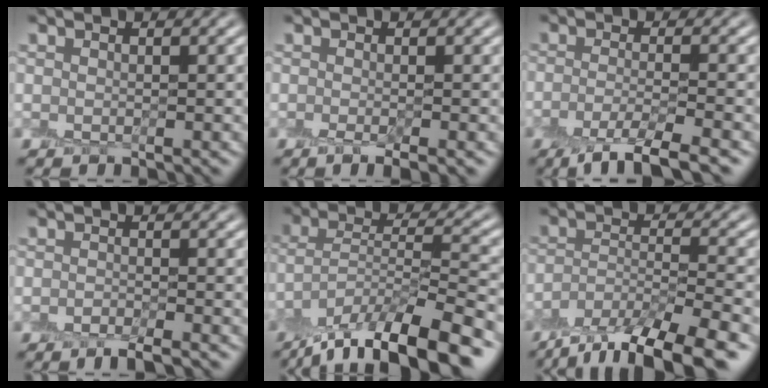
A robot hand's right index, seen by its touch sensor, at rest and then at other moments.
{"total": 1.9, "force": [-0.7, 0.4, 1.7], "torque": [-0.021, -0.007, -0.013]}
{"total": 4.9, "force": [-3.0, 1.1, 3.7], "torque": [-0.061, -0.009, -0.060]}
{"total": 2.2, "force": [-1.7, 0.4, 1.3], "torque": [-0.020, -0.004, -0.035]}
{"total": 12.8, "force": [-9.5, 3.7, 7.8], "torque": [-0.145, 0.000, -0.161]}
{"total": 10.5, "force": [-8.3, 3.1, 5.7], "torque": [-0.101, -0.011, -0.140]}